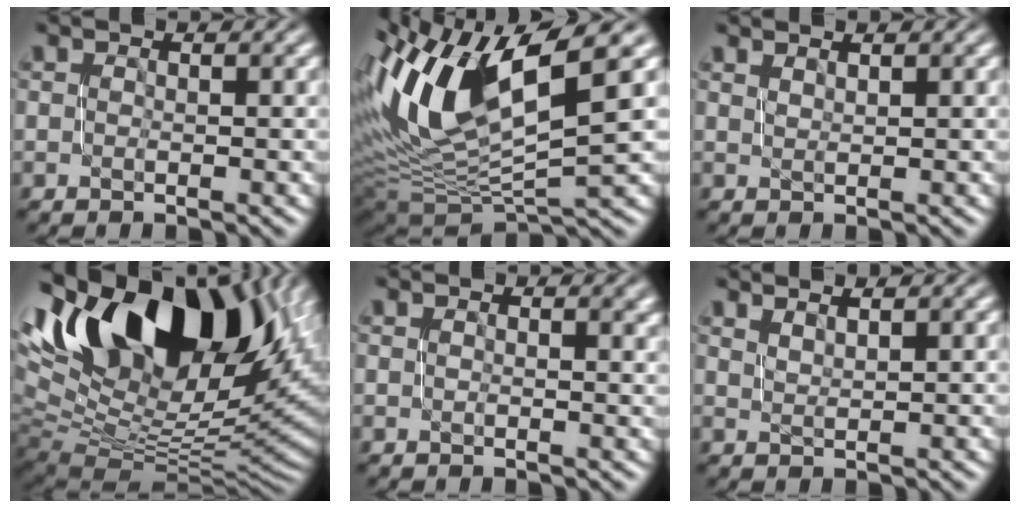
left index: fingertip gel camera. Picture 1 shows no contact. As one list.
[{"total": 12.4, "force": [4.3, 4.9, 10.5], "torque": [-0.219, 0.015, 0.080]}, {"total": 1.3, "force": [1.2, 0.2, 0.2], "torque": [0.004, 0.000, 0.014]}, {"total": 18.6, "force": [7.7, 9.3, 14.2], "torque": [-0.240, 0.027, 0.147]}, {"total": 1.7, "force": [0.6, 0.8, 1.4], "torque": [-0.007, 0.003, 0.006]}, {"total": 1.8, "force": [1.8, 0.2, 0.5], "torque": [0.002, 0.005, 0.021]}]